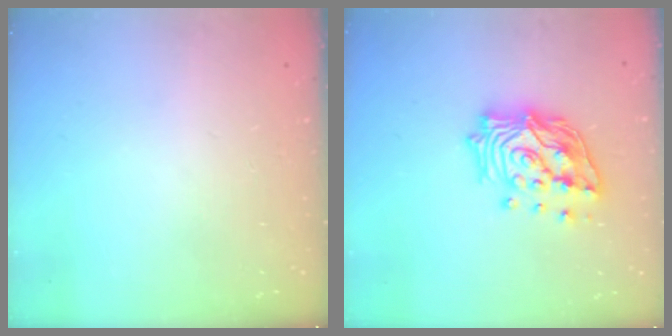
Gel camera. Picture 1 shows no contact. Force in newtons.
{"total": 18.9, "press": 18.8, "slide": 1.7}